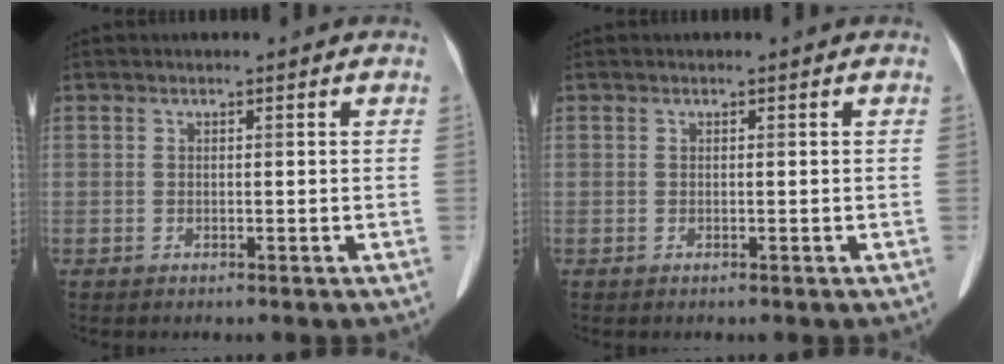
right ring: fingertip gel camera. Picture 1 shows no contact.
{"total": 0.0}